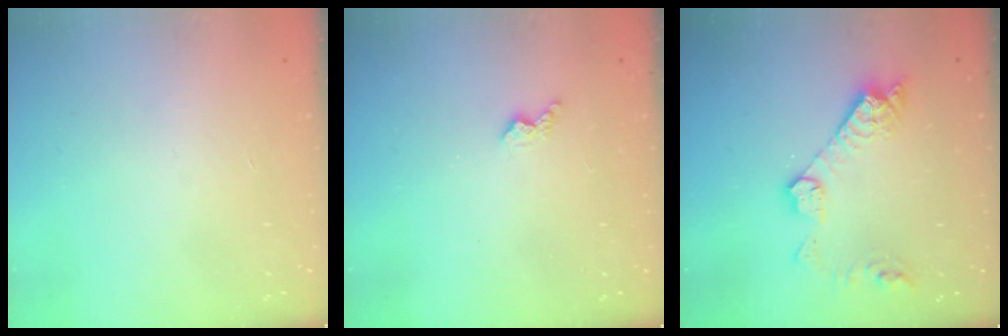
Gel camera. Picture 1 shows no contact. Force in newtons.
{"total": 3.0, "press": 3.0, "slide": 0.5}
{"total": 12.2, "press": 12.1, "slide": 0.9}